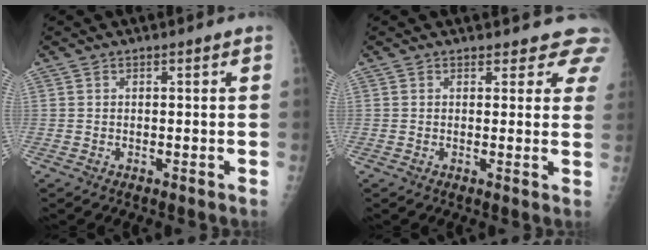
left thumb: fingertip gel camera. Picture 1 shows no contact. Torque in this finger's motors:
{"motor_torque": [0.00, -0.14, 0.33, 0.08, 0.07]}